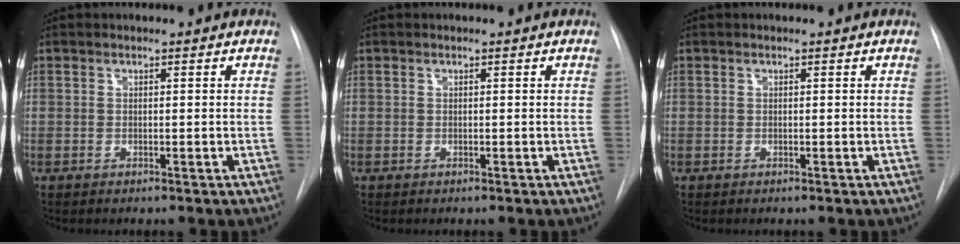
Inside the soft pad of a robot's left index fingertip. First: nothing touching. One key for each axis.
{"total": 0.0}
{"total": 0.0}